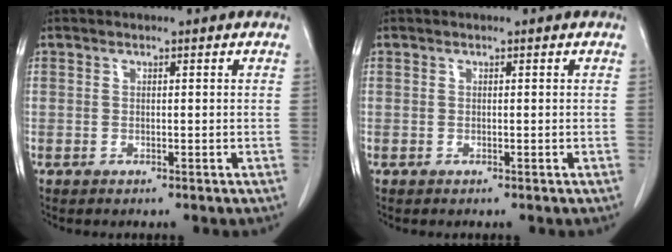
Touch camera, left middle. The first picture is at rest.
{"total": 0.0}